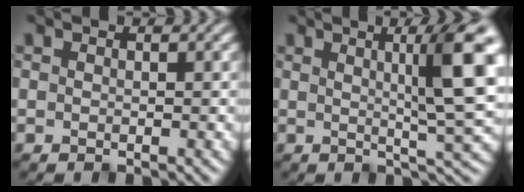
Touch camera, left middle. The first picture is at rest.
{"total": 8.7, "force": [2.4, 1.3, 8.3], "torque": [-0.096, 0.008, 0.034]}